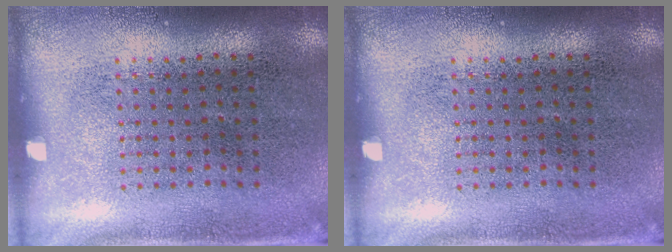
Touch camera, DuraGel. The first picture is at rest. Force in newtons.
{"total": 0.0}